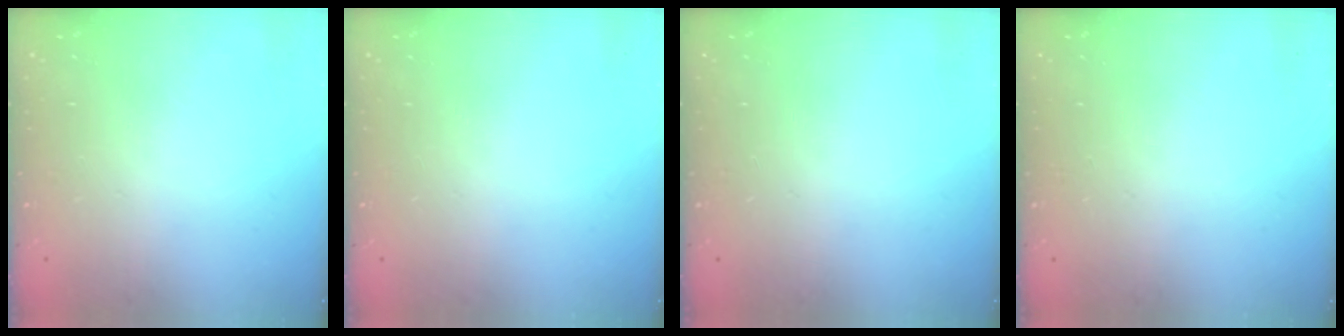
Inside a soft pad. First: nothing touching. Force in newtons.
{"total": 0.0}
{"total": 0.0}
{"total": 0.0}